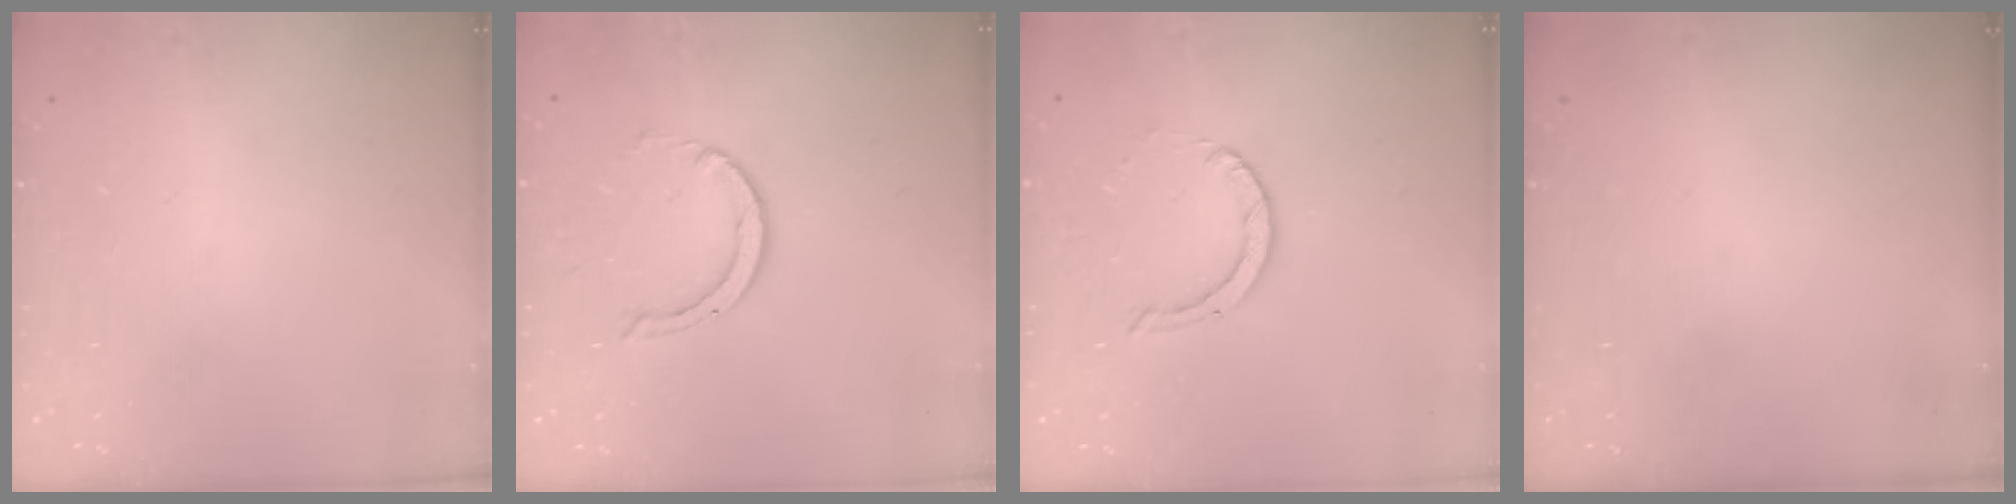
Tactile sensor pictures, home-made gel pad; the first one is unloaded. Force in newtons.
{"total": 2.8, "press": 2.8, "slide": 0.2}
{"total": 2.0, "press": 2.0, "slide": 0.2}
{"total": 0.0}